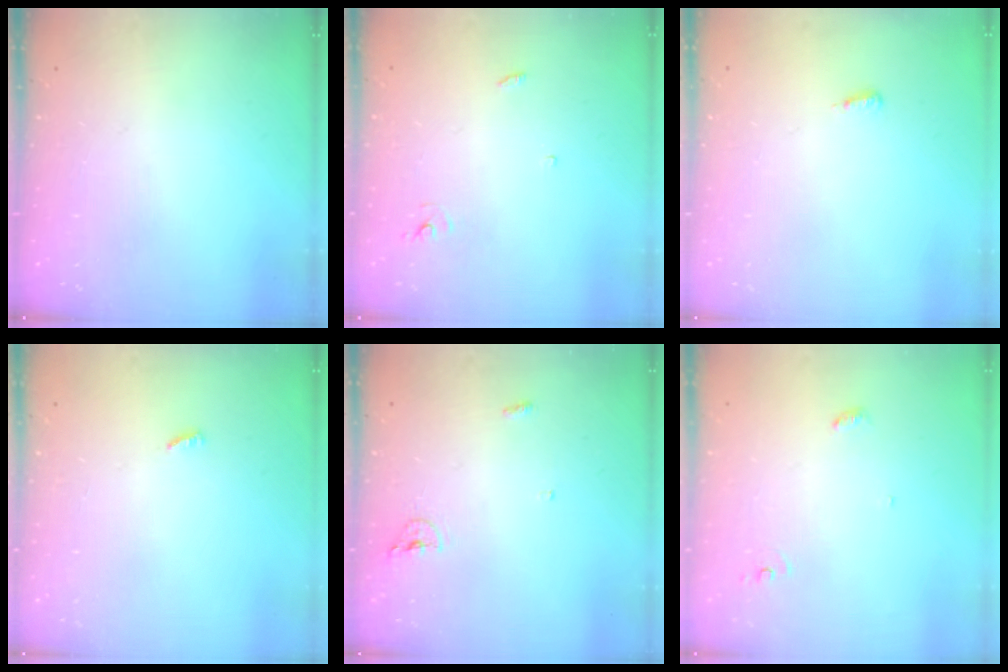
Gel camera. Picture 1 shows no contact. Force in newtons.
{"total": 2.4, "press": 2.4, "slide": 0.1}
{"total": 3.6, "press": 2.7, "slide": 2.5}
{"total": 1.9, "press": 1.9, "slide": 0.3}
{"total": 3.9, "press": 3.8, "slide": 0.8}
{"total": 3.6, "press": 3.6, "slide": 0.2}